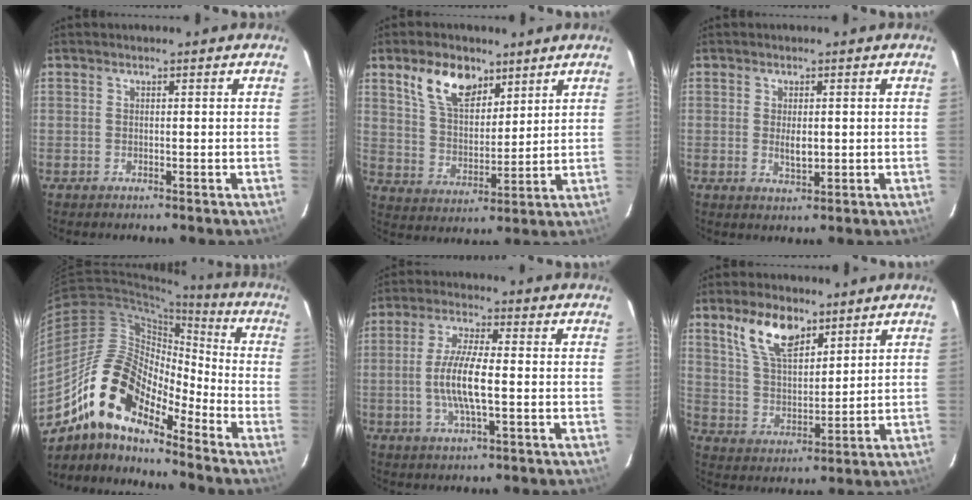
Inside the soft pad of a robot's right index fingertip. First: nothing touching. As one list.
[{"total": 11.0, "force": [6.6, 6.0, 6.4], "torque": [-0.118, 0.017, 0.129]}, {"total": 3.2, "force": [0.0, 1.6, 2.8], "torque": [-0.050, -0.008, 0.003]}, {"total": 15.4, "force": [-11.4, 5.6, 8.8], "torque": [-0.146, 0.004, -0.231]}, {"total": 8.7, "force": [-1.3, 1.9, 8.4], "torque": [-0.168, -0.004, -0.027]}, {"total": 10.6, "force": [6.6, 5.1, 6.6], "torque": [-0.123, 0.012, 0.132]}]